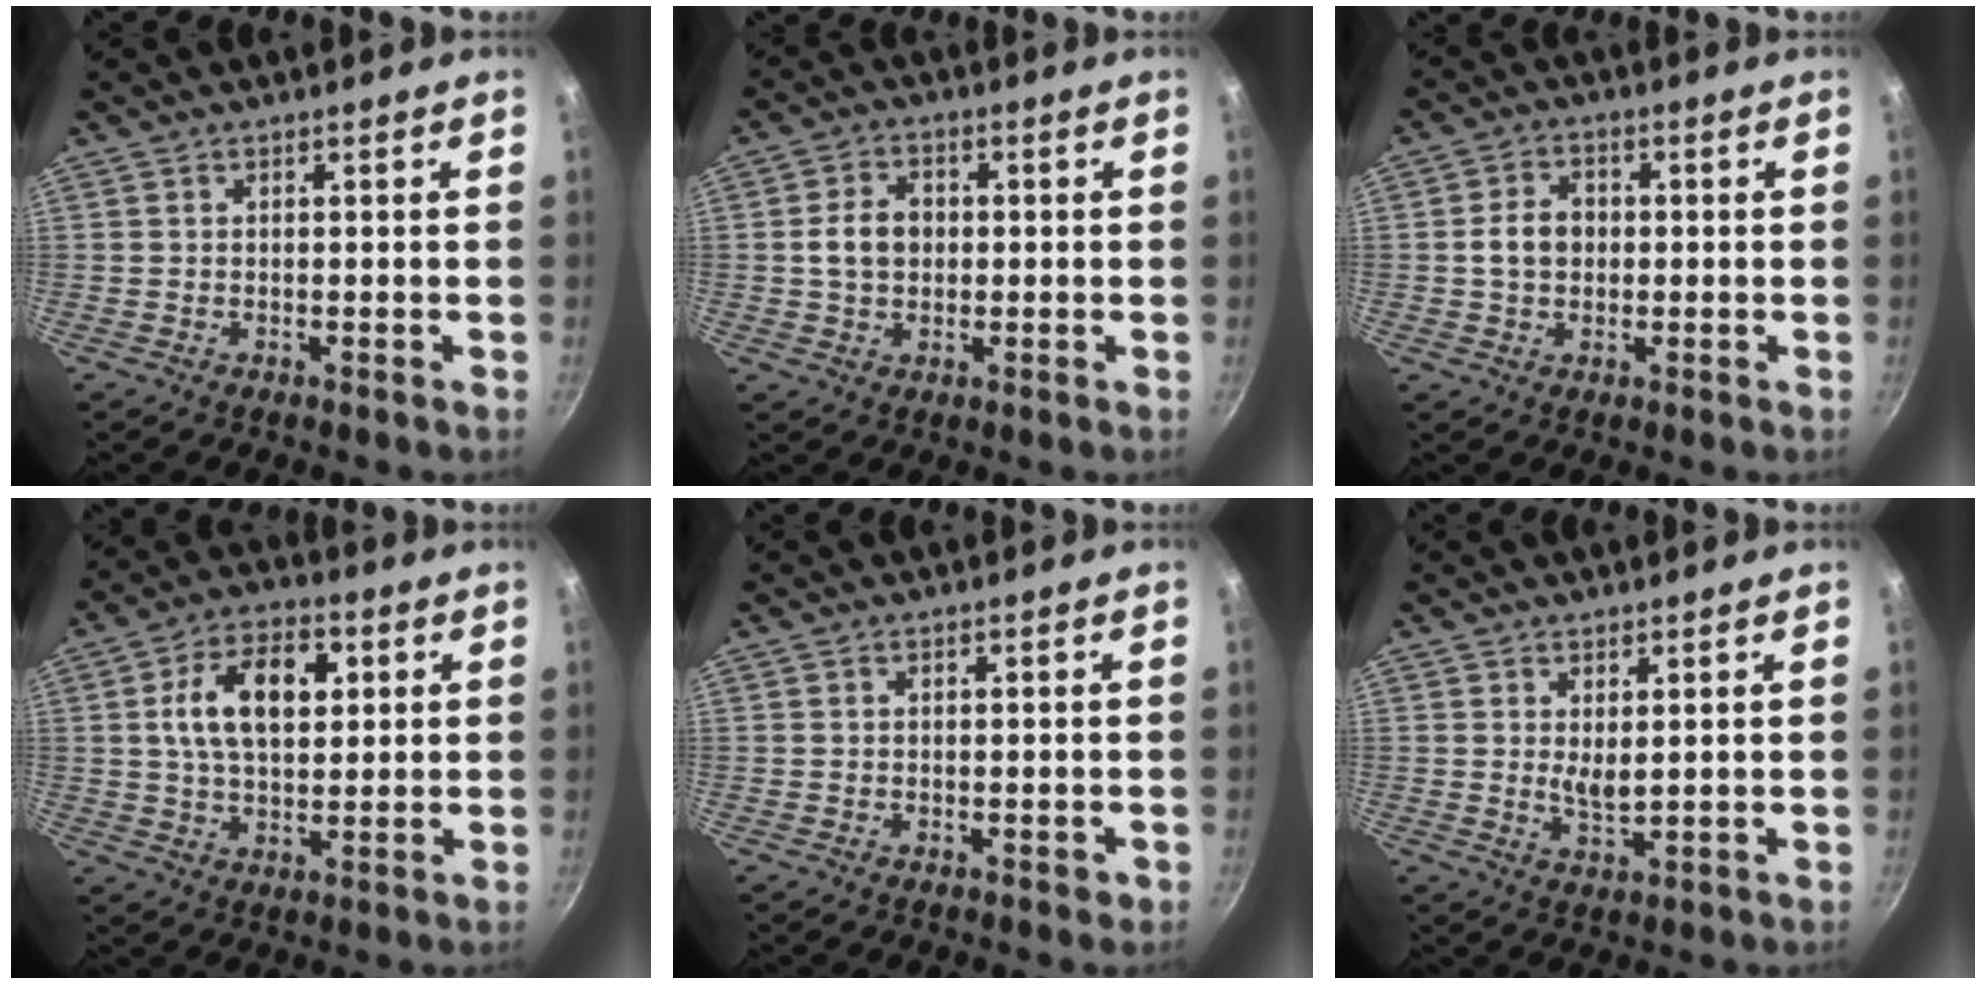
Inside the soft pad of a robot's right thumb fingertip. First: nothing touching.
{"total": 6.4, "force": [0.2, 4.9, 4.1], "torque": [-0.062, 0.011, 0.002]}
{"total": 5.9, "force": [0.0, 4.6, 3.6], "torque": [-0.051, 0.013, -0.003]}
{"total": 13.0, "force": [2.9, 7.6, 10.1], "torque": [-0.159, 0.005, 0.046]}
{"total": 0.6, "force": [-0.1, 0.4, 0.4], "torque": [-0.001, 0.000, -0.001]}
{"total": 2.9, "force": [0.9, 1.2, 2.5], "torque": [-0.042, -0.013, 0.021]}